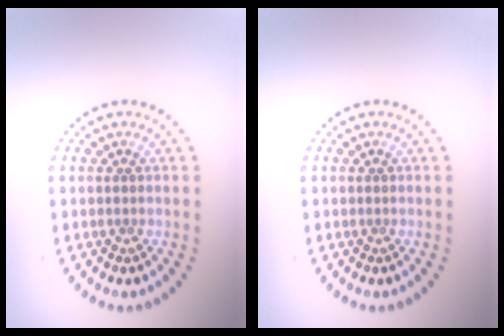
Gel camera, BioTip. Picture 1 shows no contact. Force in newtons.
{"total": 0.0}